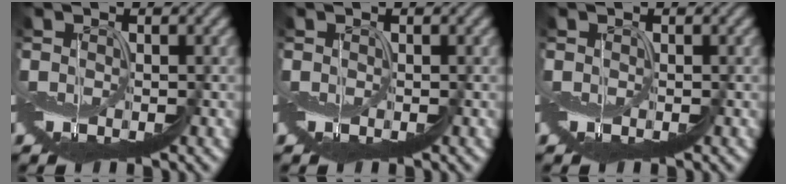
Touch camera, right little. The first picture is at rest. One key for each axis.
{"total": 0.0}
{"total": 0.0}